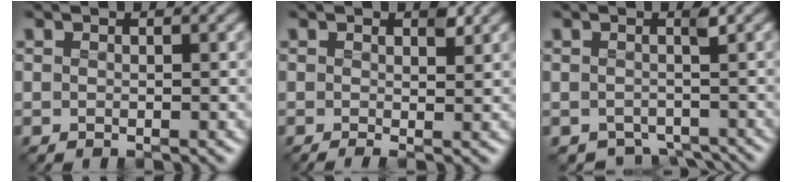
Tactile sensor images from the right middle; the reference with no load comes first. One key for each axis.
{"total": 1.5, "fx": 0.2, "fy": 0.3, "fz": 1.4, "tx": -0.019, "ty": -0.008, "tz": -0.001}
{"total": 2.6, "fx": -2.1, "fy": 1.0, "fz": 1.2, "tx": -0.006, "ty": -0.013, "tz": -0.035}